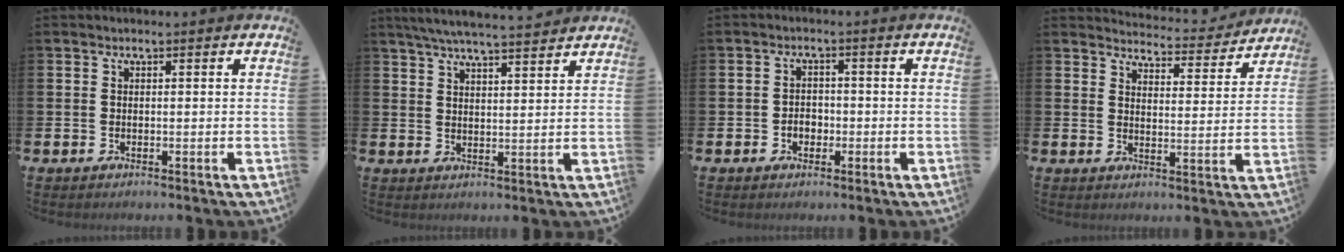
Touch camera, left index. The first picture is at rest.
{"total": 5.7, "force": [5.4, 0.2, 1.6], "torque": [-0.045, -0.023, 0.097]}
{"total": 2.2, "force": [-0.7, 1.7, 1.1], "torque": [-0.008, -0.001, -0.020]}
{"total": 4.2, "force": [4.2, 0.6, 0.4], "torque": [-0.012, -0.035, 0.069]}